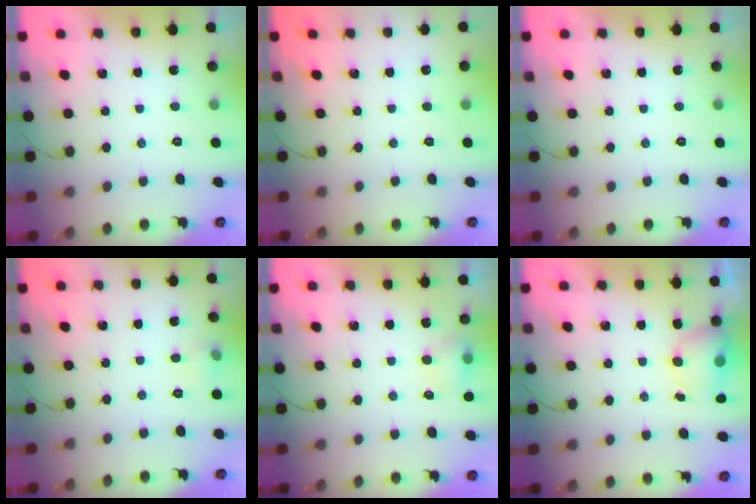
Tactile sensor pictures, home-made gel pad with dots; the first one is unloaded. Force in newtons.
{"total": 0.0}
{"total": 0.0}
{"total": 8.1, "press": 4.3, "slide": 6.9}
{"total": 5.1, "press": 4.9, "slide": 1.4}
{"total": 5.2, "press": 5.2, "slide": 0.5}